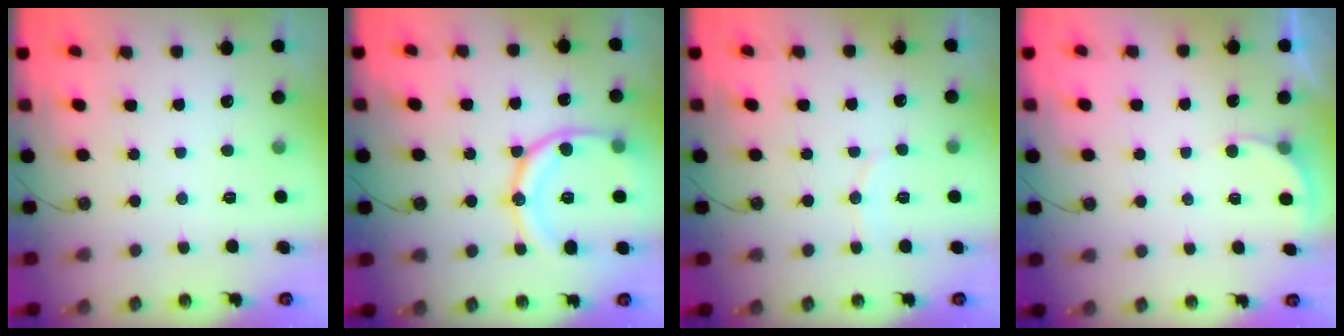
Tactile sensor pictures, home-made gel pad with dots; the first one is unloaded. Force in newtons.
{"total": 16.9, "press": 16.8, "slide": 1.8}
{"total": 5.1, "press": 5.1, "slide": 0.4}
{"total": 2.4, "press": 2.4, "slide": 0.2}